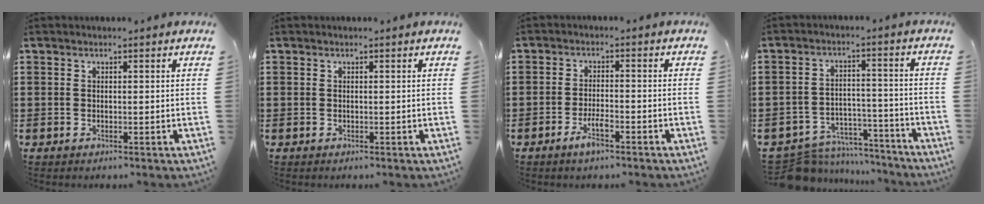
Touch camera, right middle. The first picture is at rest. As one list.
[{"total": 0.0}, {"total": 3.8, "force": [-2.2, 0.9, 3.0], "torque": [-0.063, -0.001, -0.044]}, {"total": 7.5, "force": [-7.2, 1.5, 1.2], "torque": [-0.023, 0.020, -0.141]}]